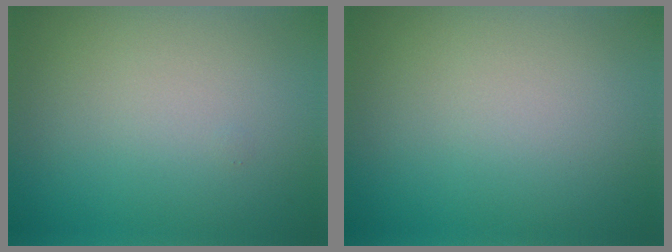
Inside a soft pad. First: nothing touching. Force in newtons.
{"total": 0.0}